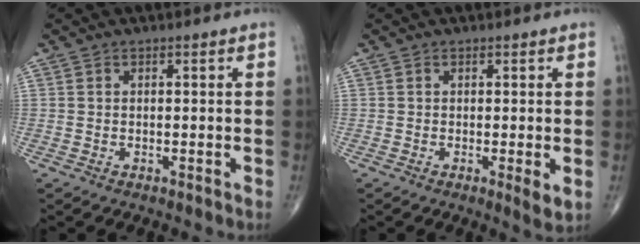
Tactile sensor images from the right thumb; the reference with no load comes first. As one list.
[{"total": 2.9, "force": [-0.4, 0.5, 2.8], "torque": [-0.047, -0.012, -0.010]}]